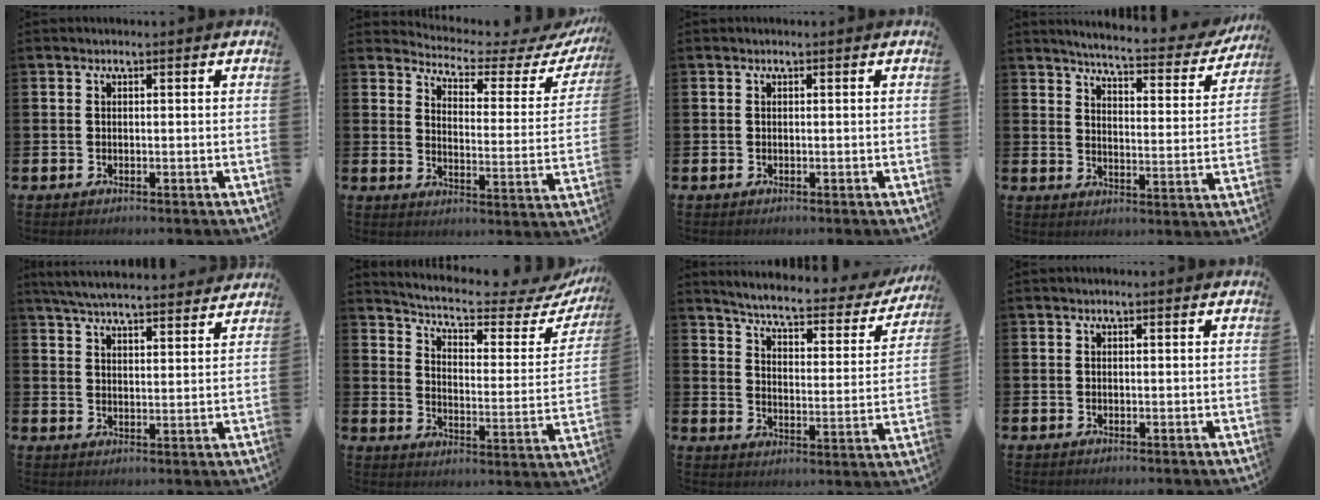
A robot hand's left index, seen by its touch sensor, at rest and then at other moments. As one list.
[{"total": 3.4, "force": [3.1, 0.8, 1.1], "torque": [-0.048, -0.028, 0.042]}, {"total": 0.0}, {"total": 4.9, "force": [4.6, 0.4, 1.7], "torque": [-0.050, -0.037, 0.071]}, {"total": 6.0, "force": [5.9, 0.5, 1.3], "torque": [-0.043, -0.032, 0.105]}, {"total": 5.5, "force": [4.8, 1.0, 2.5], "torque": [-0.071, -0.039, 0.072]}, {"total": 5.1, "force": [4.6, 0.7, 2.1], "torque": [-0.060, -0.041, 0.067]}, {"total": 0.0}]